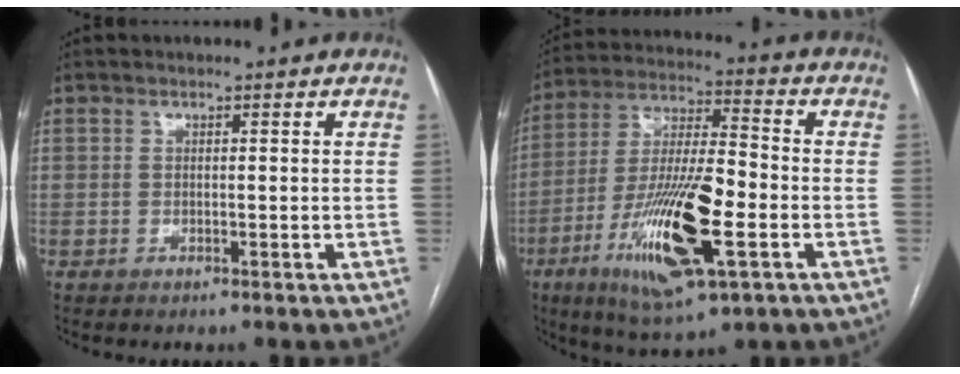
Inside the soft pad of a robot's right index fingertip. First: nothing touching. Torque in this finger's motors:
{"motor_torque": [2.07, -0.07, 0.50, 0.21]}